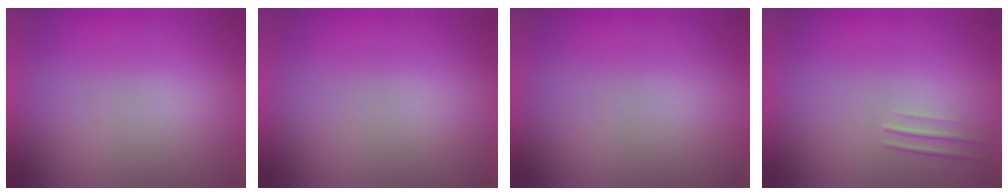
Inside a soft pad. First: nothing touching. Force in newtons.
{"total": 1.2}
{"total": 0.0}
{"total": 1.6}